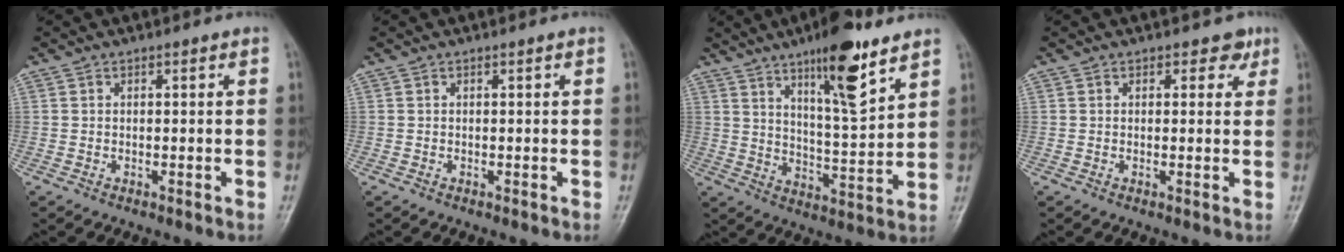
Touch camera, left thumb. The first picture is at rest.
{"total": 0.0}
{"total": 16.5, "force": [10.4, 3.6, 12.4], "torque": [-0.185, -0.062, 0.180]}
{"total": 2.3, "force": [1.4, 1.7, 0.8], "torque": [0.013, -0.004, 0.011]}